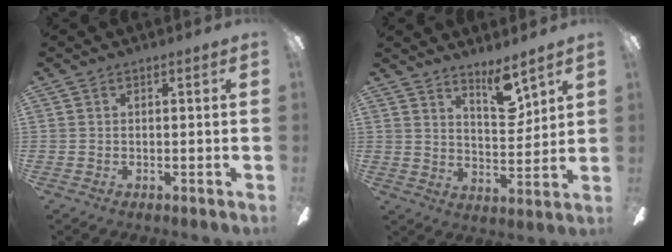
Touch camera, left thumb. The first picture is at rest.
{"total": 8.6, "force": [6.3, 2.9, 5.1], "torque": [-0.069, -0.038, 0.106]}